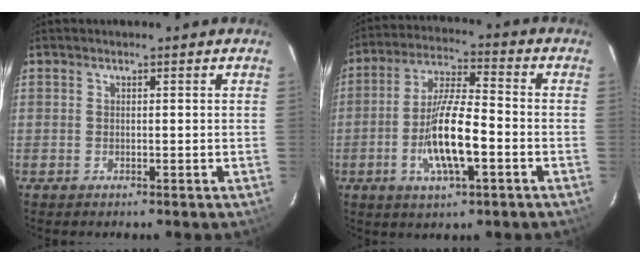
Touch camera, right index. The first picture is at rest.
{"total": 12.1, "force": [-3.8, 2.8, 11.1], "torque": [-0.221, -0.002, -0.070]}